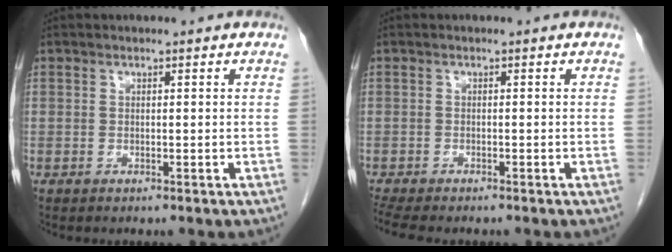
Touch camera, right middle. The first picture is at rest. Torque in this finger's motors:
{"motor_torque": [0.46, -0.32, 0.05, 0.05]}